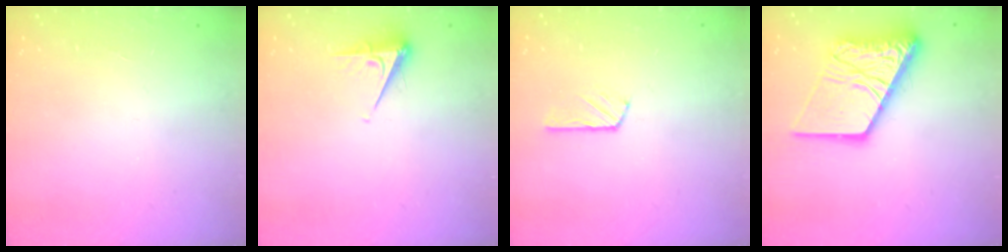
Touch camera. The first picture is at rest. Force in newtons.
{"total": 5.0, "press": 5.0, "slide": 0.5}
{"total": 3.6, "press": 3.5, "slide": 0.4}
{"total": 17.5, "press": 17.4, "slide": 2.0}